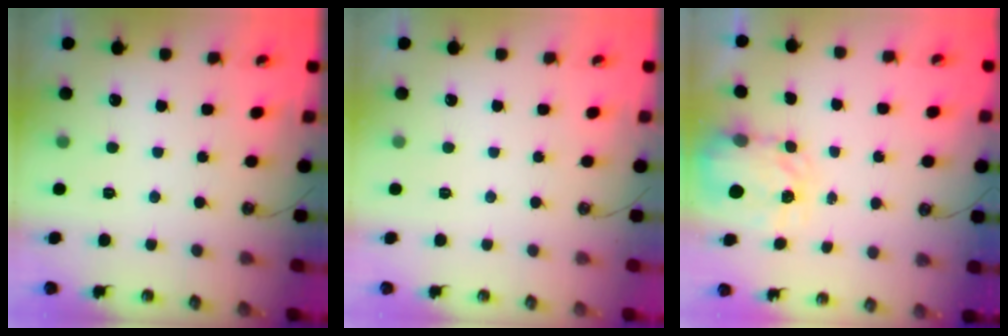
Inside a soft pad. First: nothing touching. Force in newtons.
{"total": 0.0}
{"total": 3.7, "press": 3.7, "slide": 0.5}